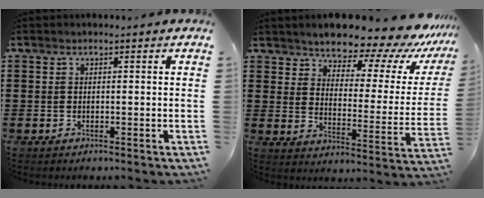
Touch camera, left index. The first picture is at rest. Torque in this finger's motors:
{"motor_torque": [2.14, 0.00, 1.05, 0.20]}